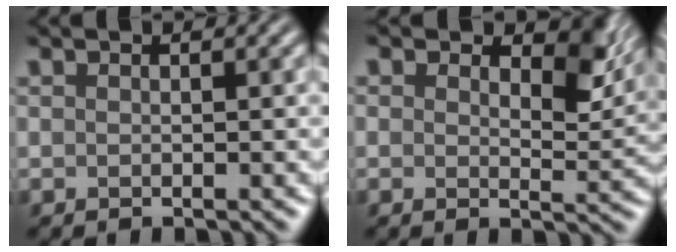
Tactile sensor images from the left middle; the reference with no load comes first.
{"total": 4.5, "force": [2.2, 2.5, 3.1], "torque": [-0.042, -0.003, 0.025]}